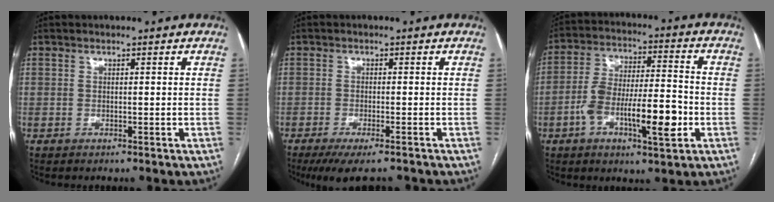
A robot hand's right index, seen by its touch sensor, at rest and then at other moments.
{"total": 9.0, "force": [-7.5, 1.6, 4.7], "torque": [-0.062, -0.016, -0.111]}
{"total": 13.4, "force": [-4.2, 3.5, 12.2], "torque": [-0.219, 0.012, -0.070]}